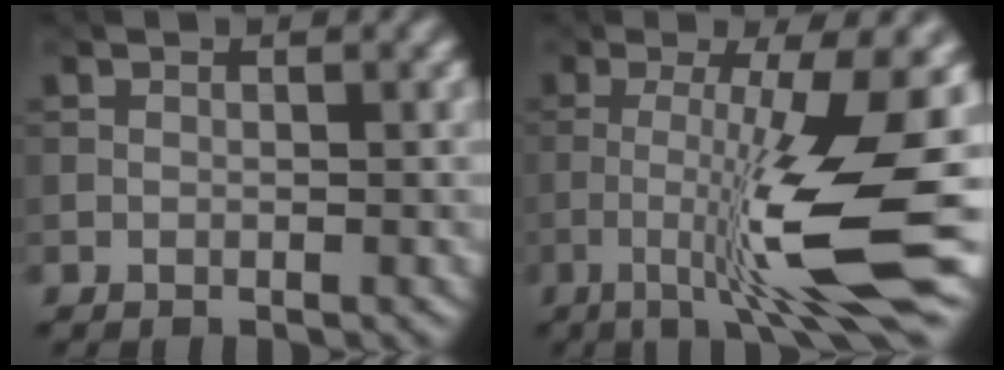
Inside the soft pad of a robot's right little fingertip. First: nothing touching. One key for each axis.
{"total": 9.9, "fx": -2.5, "fy": 0.7, "fz": 9.5, "tx": -0.162, "ty": 0.000, "tz": -0.042}